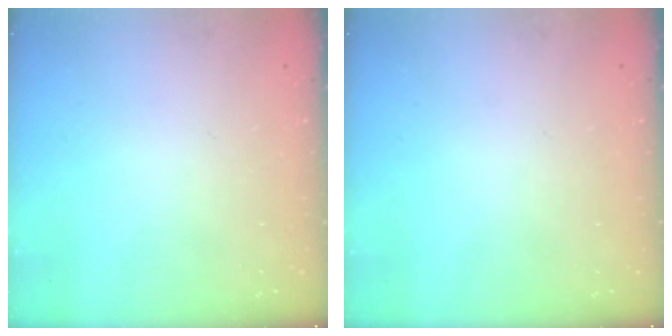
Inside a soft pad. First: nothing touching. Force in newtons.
{"total": 0.0}